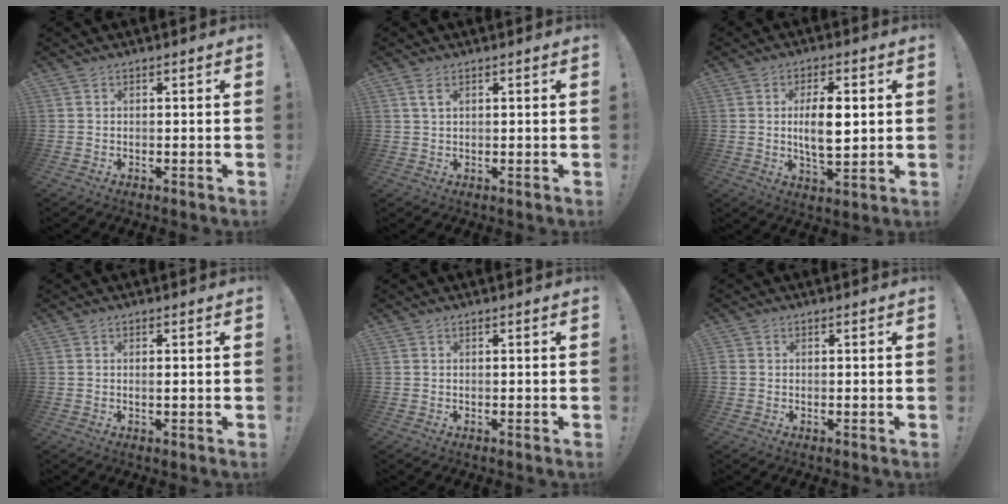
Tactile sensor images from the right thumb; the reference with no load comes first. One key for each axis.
{"total": 3.0, "fx": 1.4, "fy": 1.3, "fz": 2.3, "tx": -0.039, "ty": 0.000, "tz": 0.025}
{"total": 9.6, "fx": 1.1, "fy": 4.0, "fz": 8.7, "tx": -0.152, "ty": -0.009, "tz": 0.009}
{"total": 1.1, "fx": -0.1, "fy": 0.0, "fz": 1.1, "tx": -0.008, "ty": -0.006, "tz": -0.005}
{"total": 0.0}
{"total": 0.7, "fx": -0.2, "fy": 0.7, "fz": 0.0, "tx": -0.004, "ty": 0.003, "tz": -0.002}